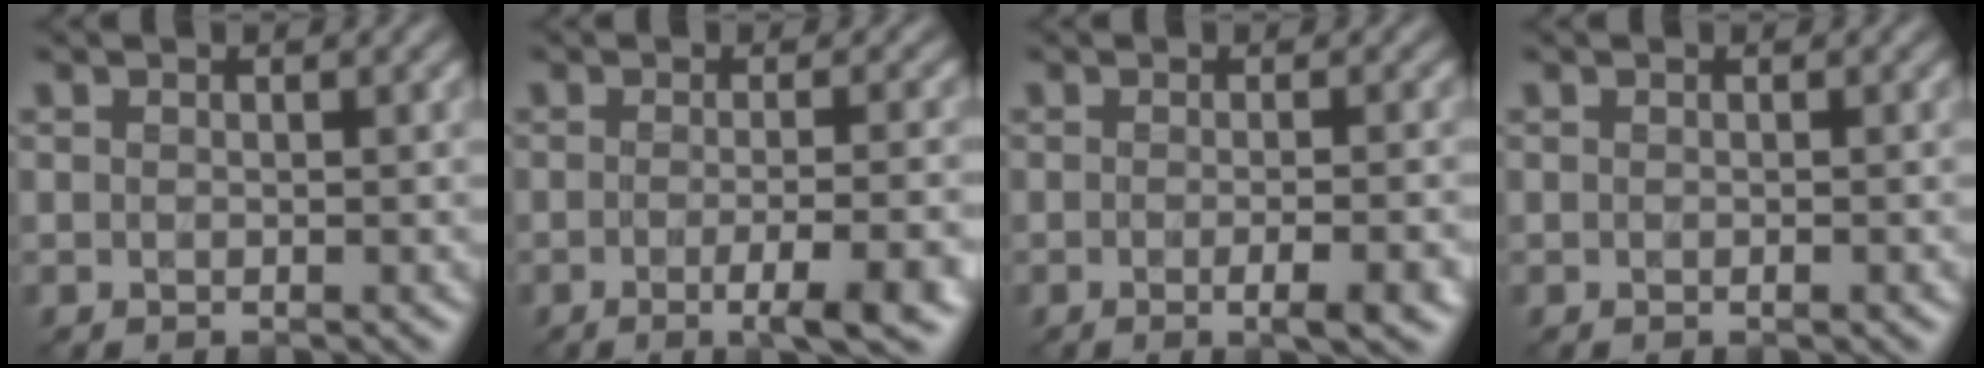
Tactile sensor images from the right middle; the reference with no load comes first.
{"total": 5.9, "force": [-2.1, 1.3, 5.4], "torque": [-0.074, -0.005, -0.030]}
{"total": 4.3, "force": [-1.3, 1.1, 3.9], "torque": [-0.047, -0.004, -0.015]}
{"total": 0.6, "force": [-0.3, 0.1, 0.5], "torque": [-0.006, -0.001, -0.003]}